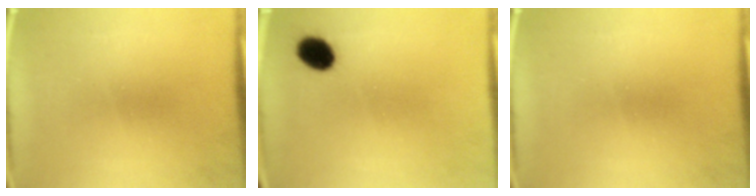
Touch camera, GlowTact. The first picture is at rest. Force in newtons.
{"total": 5.8}
{"total": 0.0}